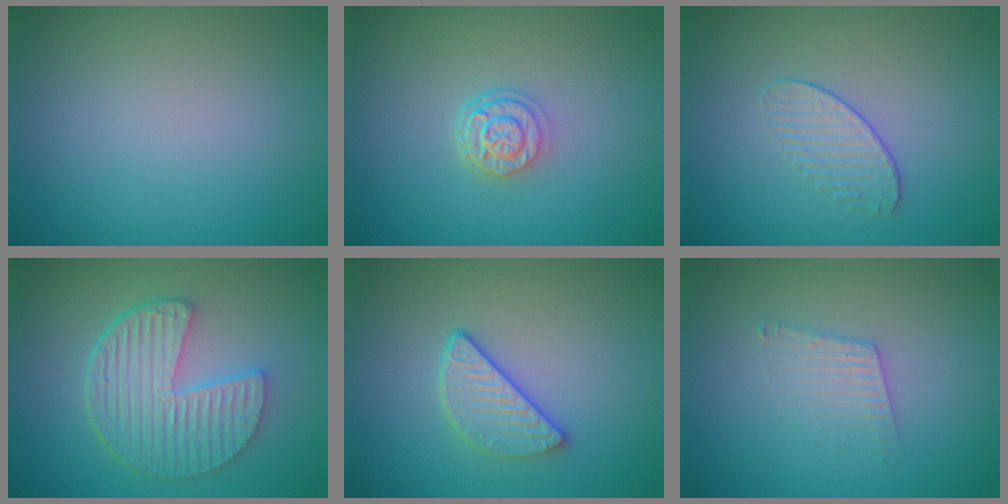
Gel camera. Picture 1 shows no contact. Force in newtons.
{"total": 2.9, "press": 2.3, "slide": 1.8}
{"total": 1.6, "press": 1.1, "slide": 1.2}
{"total": 6.6, "press": 4.9, "slide": 4.4}
{"total": 3.2, "press": 2.6, "slide": 2.0}
{"total": 2.0, "press": 2.0, "slide": 0.1}